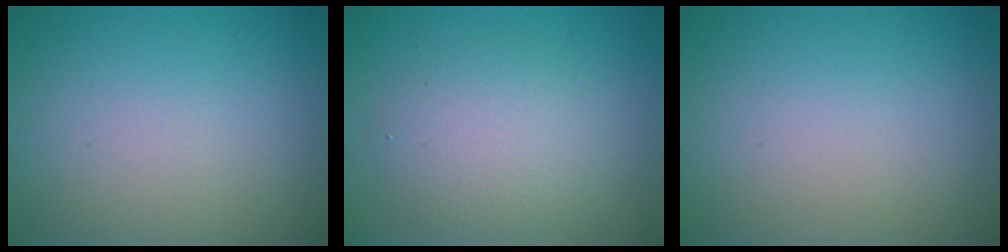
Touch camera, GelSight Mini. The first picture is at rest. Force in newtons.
{"total": 3.7, "press": 3.7, "slide": 0.3}
{"total": 0.0}